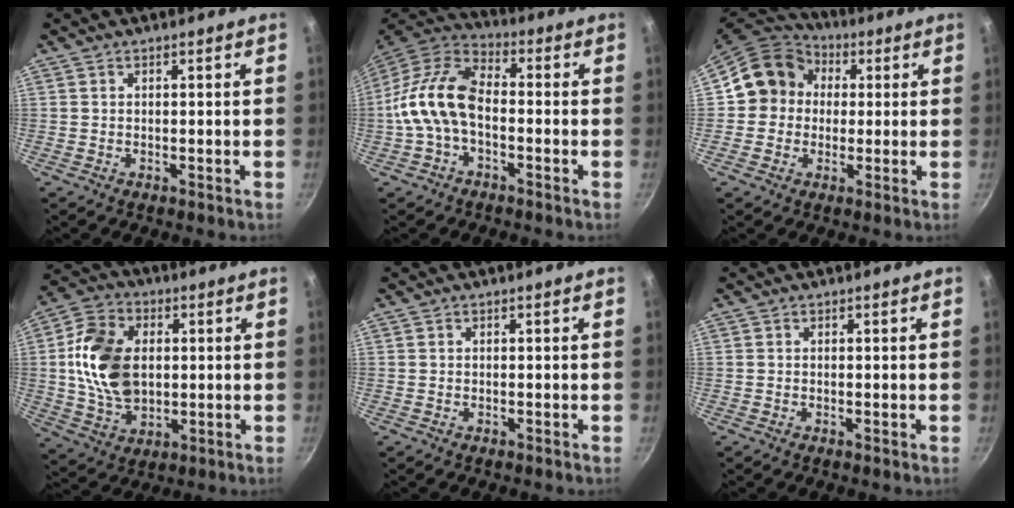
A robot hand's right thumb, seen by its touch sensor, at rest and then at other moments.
{"total": 13.1, "force": [-2.2, 7.7, 10.3], "torque": [-0.186, 0.045, -0.060]}
{"total": 12.1, "force": [1.5, 11.0, 4.9], "torque": [-0.048, 0.028, 0.005]}
{"total": 15.7, "force": [1.4, 10.7, 11.4], "torque": [-0.192, 0.002, 0.023]}
{"total": 0.0}
{"total": 0.0}